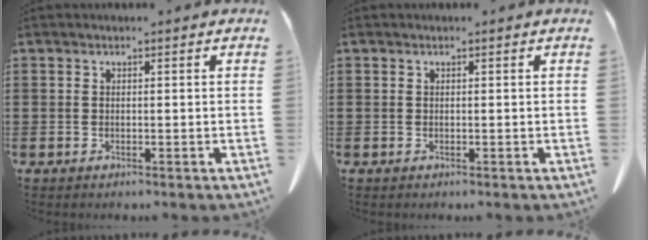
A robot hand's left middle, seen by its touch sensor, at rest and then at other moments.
{"total": 0.0}